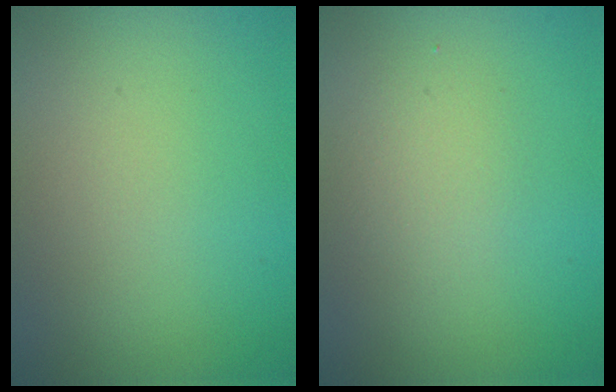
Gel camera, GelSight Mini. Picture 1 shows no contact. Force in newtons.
{"total": 1.6, "press": 1.6, "slide": 0.2}